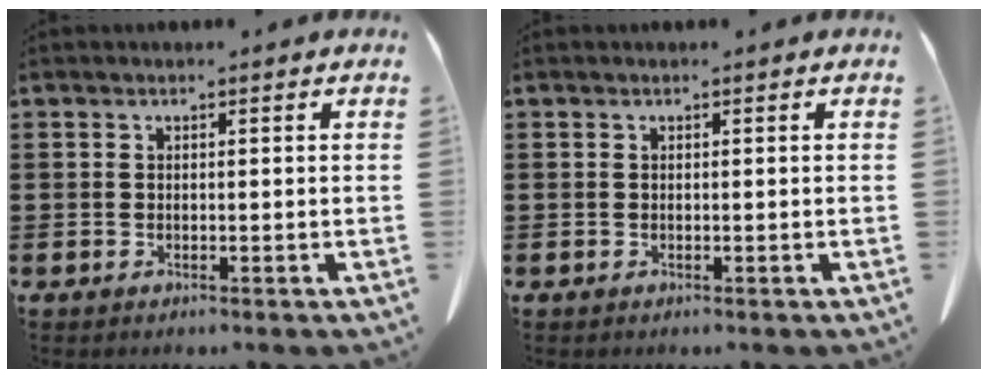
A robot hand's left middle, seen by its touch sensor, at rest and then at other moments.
{"total": 0.0}